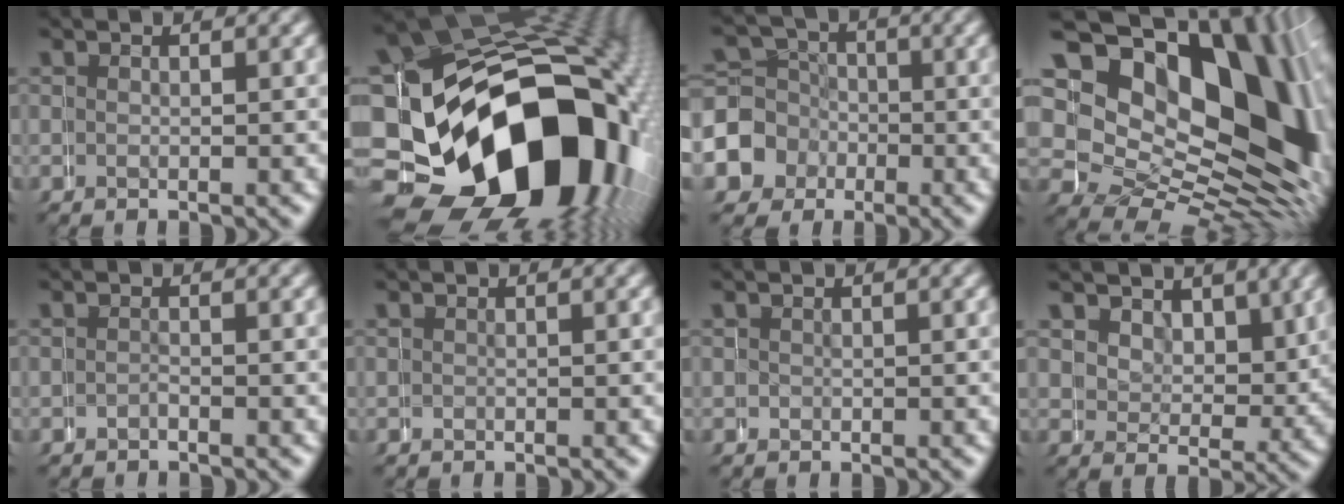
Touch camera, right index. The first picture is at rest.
{"total": 31.0, "force": [-6.6, 21.4, 21.4], "torque": [-0.396, -0.082, -0.086]}
{"total": 9.8, "force": [-1.5, 9.3, 2.7], "torque": [-0.076, -0.027, -0.033]}
{"total": 24.4, "force": [1.0, 17.9, 16.6], "torque": [-0.272, -0.034, 0.018]}
{"total": 0.8, "force": [-0.7, 0.2, -0.4], "torque": [0.010, 0.004, -0.017]}
{"total": 0.6, "force": [0.0, 0.2, -0.6], "torque": [0.014, 0.000, -0.001]}
{"total": 0.6, "force": [0.1, 0.5, -0.3], "torque": [0.006, -0.001, 0.002]}
{"total": 4.7, "force": [1.8, 3.9, 2.0], "torque": [-0.039, -0.009, 0.028]}